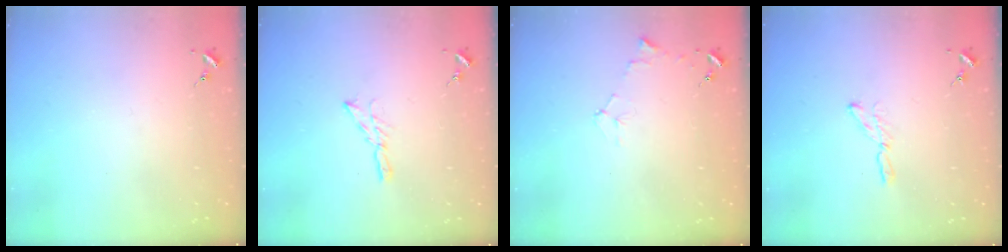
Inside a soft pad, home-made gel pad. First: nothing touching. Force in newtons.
{"total": 5.4, "press": 5.4, "slide": 0.6}
{"total": 6.2, "press": 6.1, "slide": 0.7}
{"total": 4.0, "press": 3.9, "slide": 0.3}